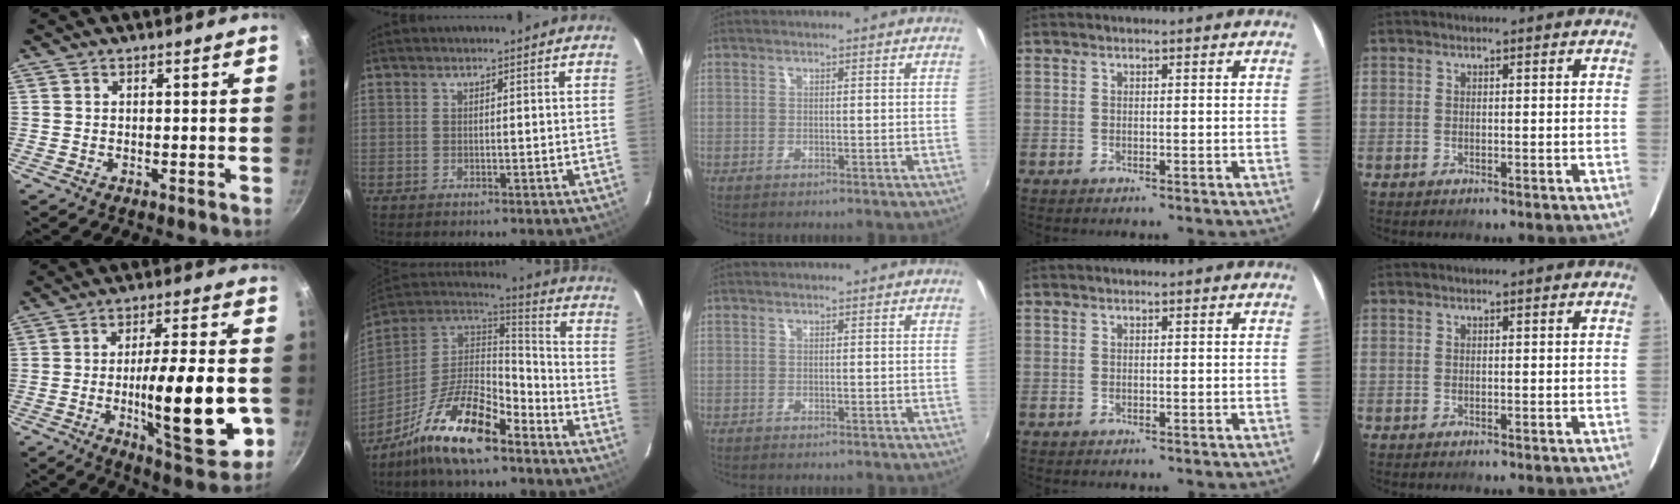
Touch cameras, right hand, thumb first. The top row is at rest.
{"thumb": {"total": 20.7, "force": [-4.7, 5.8, 19.2], "torque": [-0.272, 0.013, -0.066]}, "index": {"total": 17.4, "force": [-11.2, 5.8, 11.9], "torque": [-0.236, 0.003, -0.208]}}